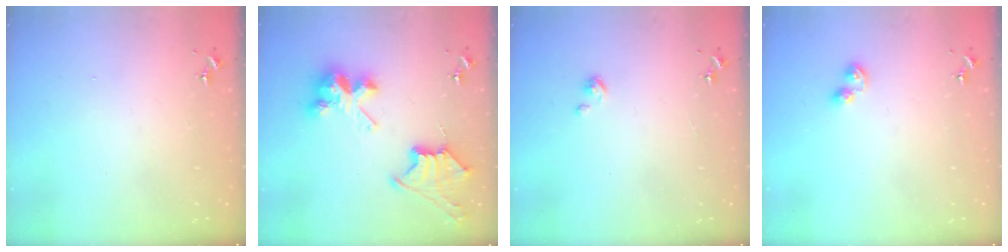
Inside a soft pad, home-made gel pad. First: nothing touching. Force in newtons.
{"total": 12.2, "press": 12.1, "slide": 1.0}
{"total": 2.7, "press": 2.7, "slide": 0.3}
{"total": 3.7, "press": 3.6, "slide": 0.4}